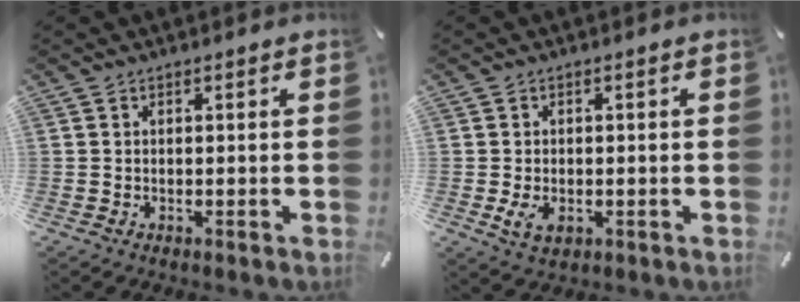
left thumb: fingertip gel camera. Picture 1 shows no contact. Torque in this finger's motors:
{"motor_torque": [0.98, 0.94, 0.15, -0.09, 0.00]}